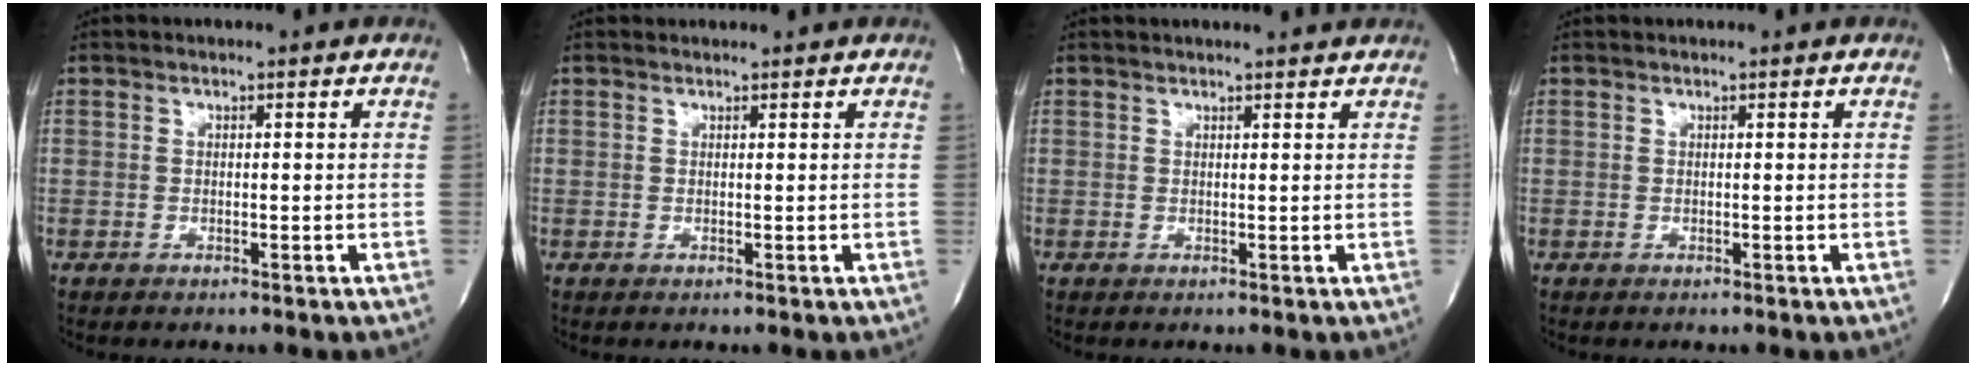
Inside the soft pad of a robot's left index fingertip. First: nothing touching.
{"total": 0.6, "force": [0.6, 0.1, -0.2], "torque": [-0.004, 0.008, 0.012]}
{"total": 5.2, "force": [5.0, 0.2, 1.4], "torque": [-0.019, 0.015, 0.051]}
{"total": 0.0}